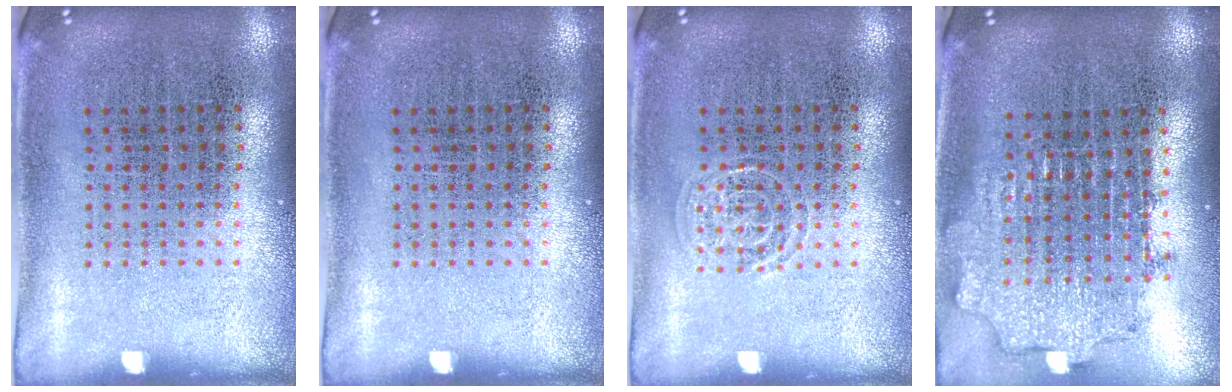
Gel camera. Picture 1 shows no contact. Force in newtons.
{"total": 0.0}
{"total": 1.3, "press": 1.3, "slide": 0.2}
{"total": 1.9, "press": 1.4, "slide": 1.3}